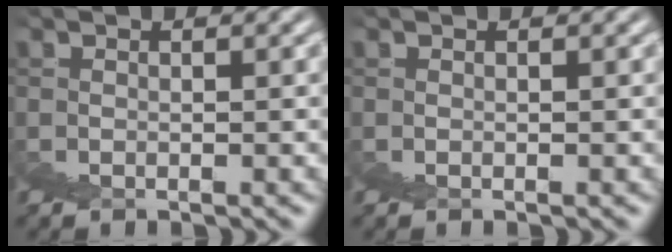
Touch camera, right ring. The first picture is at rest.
{"total": 0.0}